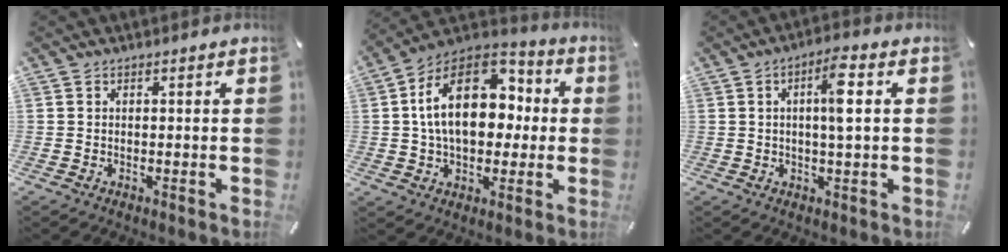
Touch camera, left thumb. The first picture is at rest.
{"total": 20.6, "force": [3.3, 13.7, 15.0], "torque": [-0.273, 0.004, 0.055]}
{"total": 7.3, "force": [1.2, 1.4, 7.1], "torque": [-0.129, 0.004, 0.014]}